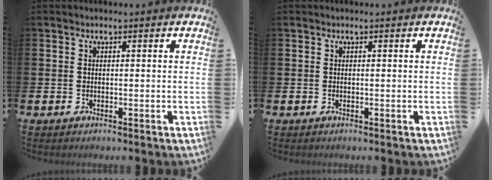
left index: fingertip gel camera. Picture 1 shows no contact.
{"total": 0.0}